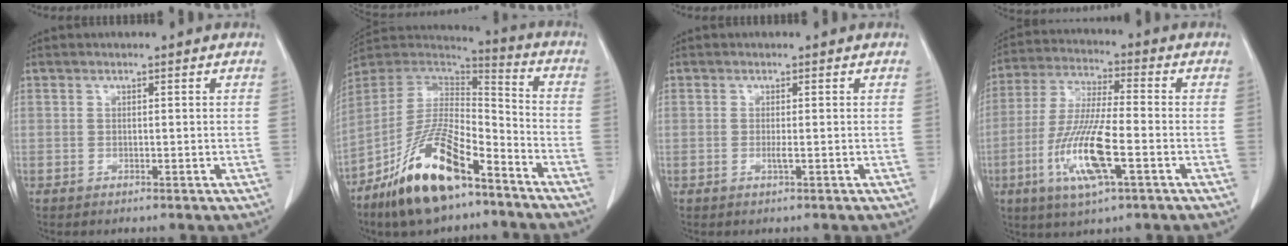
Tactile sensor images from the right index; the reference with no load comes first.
{"total": 18.1, "force": [-11.4, 5.5, 12.9], "torque": [-0.261, -0.007, -0.206]}
{"total": 0.8, "force": [-0.2, -0.1, 0.8], "torque": [-0.018, -0.002, -0.005]}
{"total": 13.0, "force": [-4.5, 1.8, 12.1], "torque": [-0.251, -0.017, -0.084]}